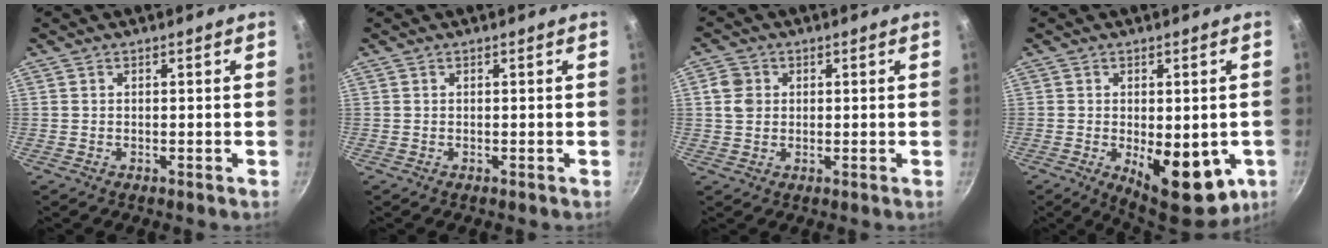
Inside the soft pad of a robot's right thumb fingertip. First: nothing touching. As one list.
[{"total": 0.0}, {"total": 4.3, "force": [0.8, 3.7, 2.2], "torque": [-0.029, 0.002, 0.009]}, {"total": 14.9, "force": [-3.6, 7.2, 12.5], "torque": [-0.128, -0.014, -0.032]}]